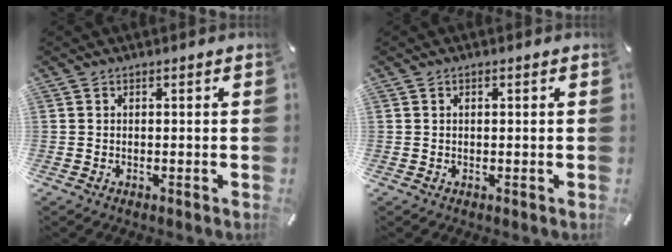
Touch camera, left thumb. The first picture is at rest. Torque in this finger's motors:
{"motor_torque": [-0.13, -0.39, -0.12, 0.22, 0.00]}